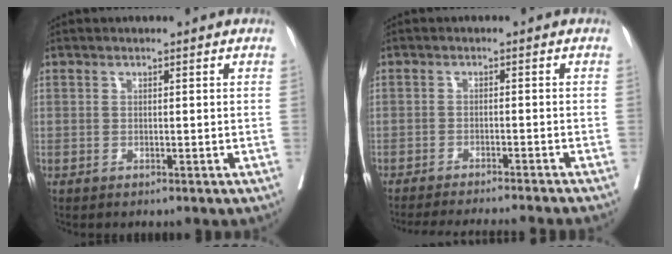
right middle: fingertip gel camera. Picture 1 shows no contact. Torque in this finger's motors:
{"motor_torque": [0.98, -1.16, 0.11, 0.05]}